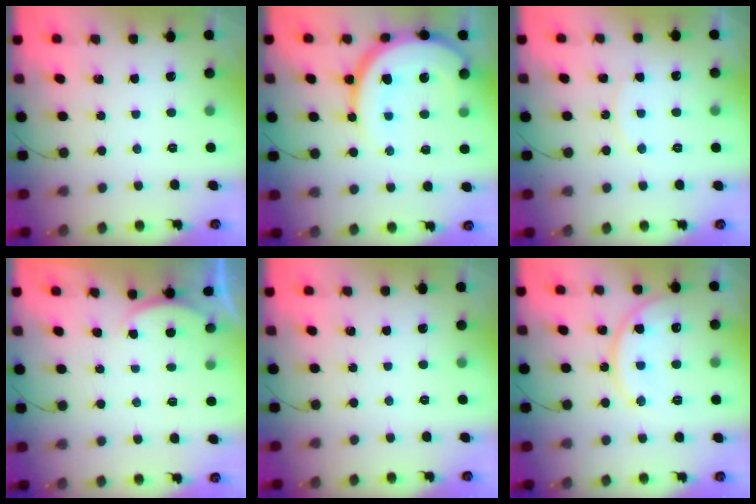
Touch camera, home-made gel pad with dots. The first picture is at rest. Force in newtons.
{"total": 15.3, "press": 15.2, "slide": 1.2}
{"total": 6.4, "press": 6.4, "slide": 0.6}
{"total": 2.0, "press": 1.9, "slide": 0.6}
{"total": 0.0}
{"total": 11.8, "press": 11.8, "slide": 0.8}